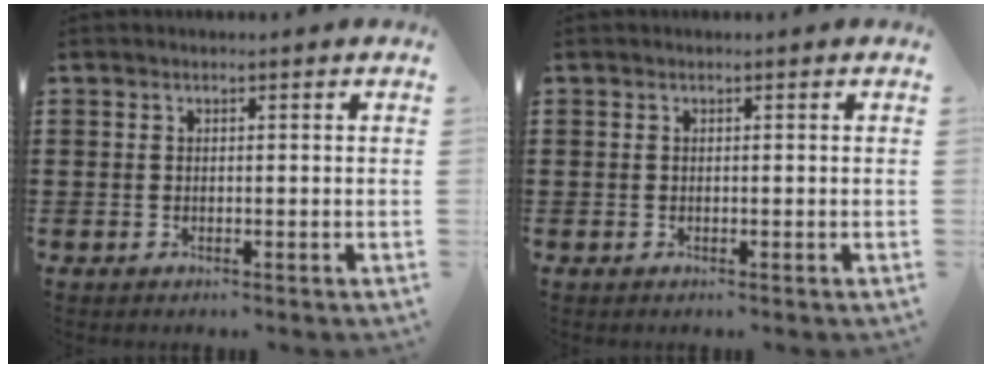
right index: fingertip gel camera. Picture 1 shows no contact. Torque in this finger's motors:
{"motor_torque": [0.00, 0.00, 0.00, 0.00]}